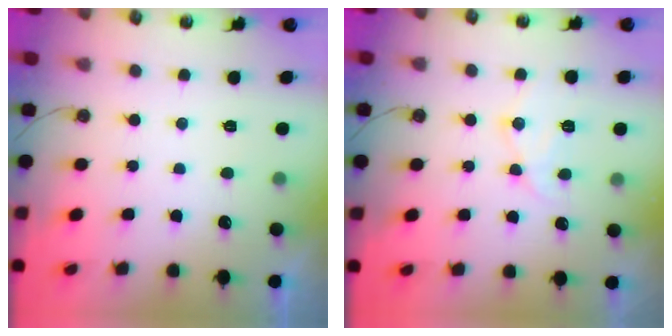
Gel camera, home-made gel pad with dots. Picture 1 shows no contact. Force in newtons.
{"total": 12.2, "press": 12.1, "slide": 1.0}